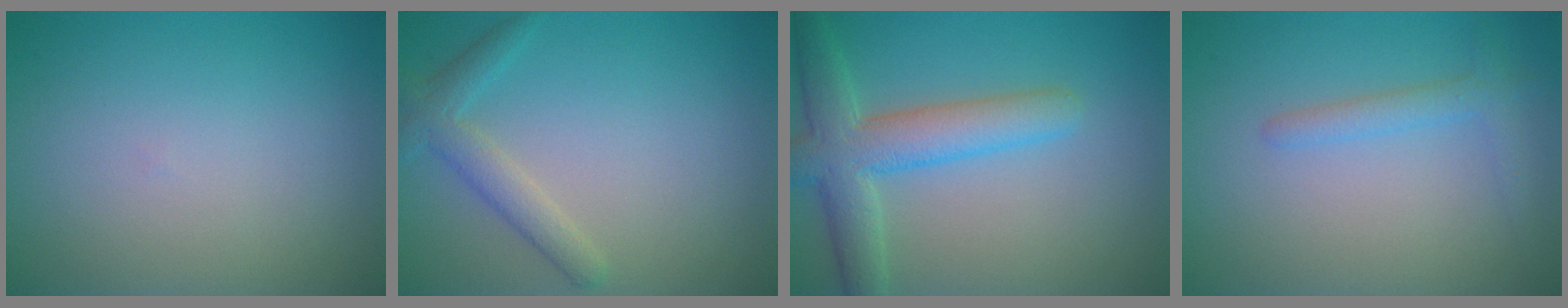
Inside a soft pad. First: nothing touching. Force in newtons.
{"total": 2.6, "press": 2.6, "slide": 0.1}
{"total": 5.8, "press": 5.8, "slide": 0.5}
{"total": 1.9, "press": 1.9, "slide": 0.1}